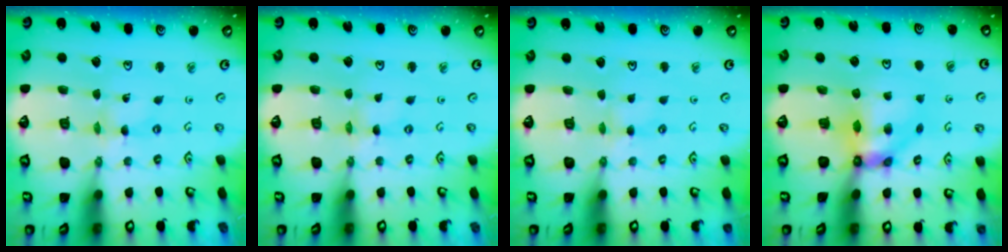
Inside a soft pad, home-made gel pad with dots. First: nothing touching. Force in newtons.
{"total": 0.0}
{"total": 2.3, "press": 2.3, "slide": 0.4}
{"total": 7.7, "press": 7.6, "slide": 0.3}